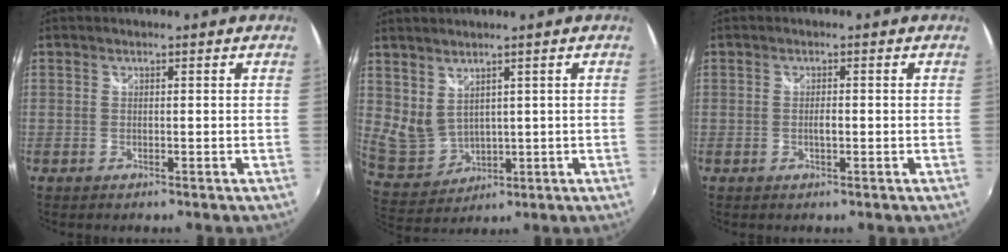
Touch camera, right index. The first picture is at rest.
{"total": 6.8, "force": [3.6, 4.3, 3.7], "torque": [-0.074, -0.006, 0.095]}
{"total": 1.2, "force": [-0.3, 0.4, 1.1], "torque": [-0.020, 0.002, -0.005]}